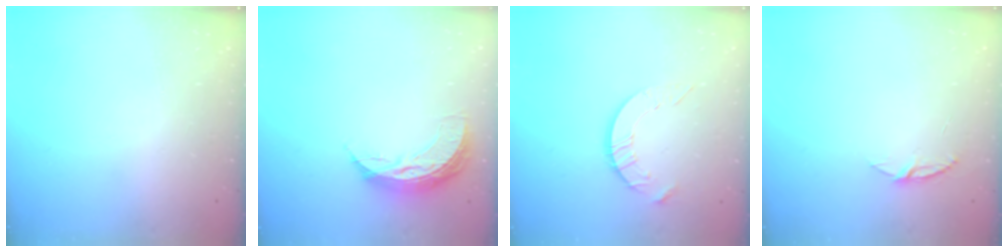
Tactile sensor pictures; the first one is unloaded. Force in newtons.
{"total": 8.6, "press": 8.5, "slide": 0.5}
{"total": 7.0, "press": 7.0, "slide": 0.4}
{"total": 4.6, "press": 4.5, "slide": 0.4}